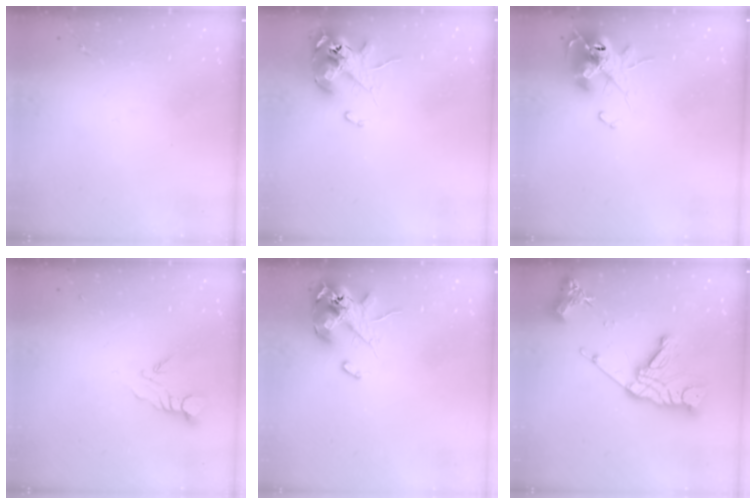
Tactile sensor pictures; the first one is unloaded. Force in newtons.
{"total": 11.6, "press": 11.4, "slide": 2.1}
{"total": 13.8, "press": 13.8, "slide": 1.5}
{"total": 3.7, "press": 3.7, "slide": 0.1}
{"total": 12.7, "press": 12.5, "slide": 2.2}
{"total": 17.7, "press": 17.6, "slide": 1.3}